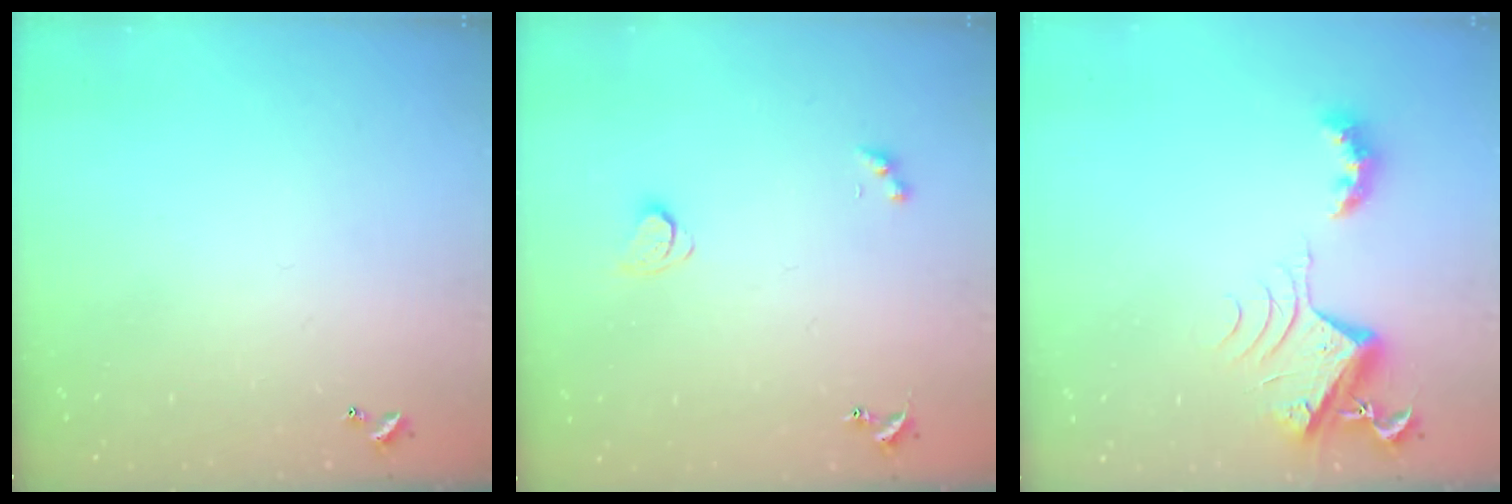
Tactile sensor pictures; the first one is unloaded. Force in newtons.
{"total": 2.1, "press": 2.1, "slide": 0.4}
{"total": 7.6, "press": 7.5, "slide": 1.0}